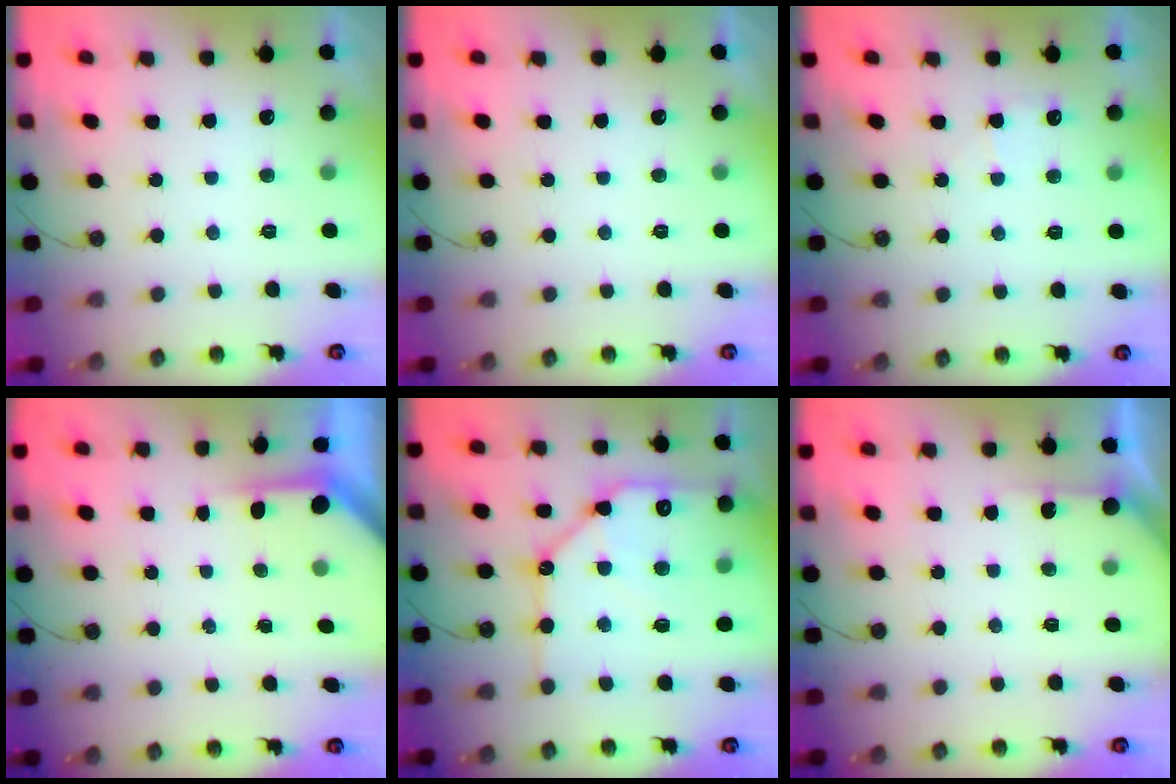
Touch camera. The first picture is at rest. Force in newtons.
{"total": 0.0}
{"total": 4.3, "press": 4.2, "slide": 0.5}
{"total": 3.4, "press": 3.4, "slide": 0.3}
{"total": 18.8, "press": 18.7, "slide": 1.0}
{"total": 3.5, "press": 3.5, "slide": 0.4}